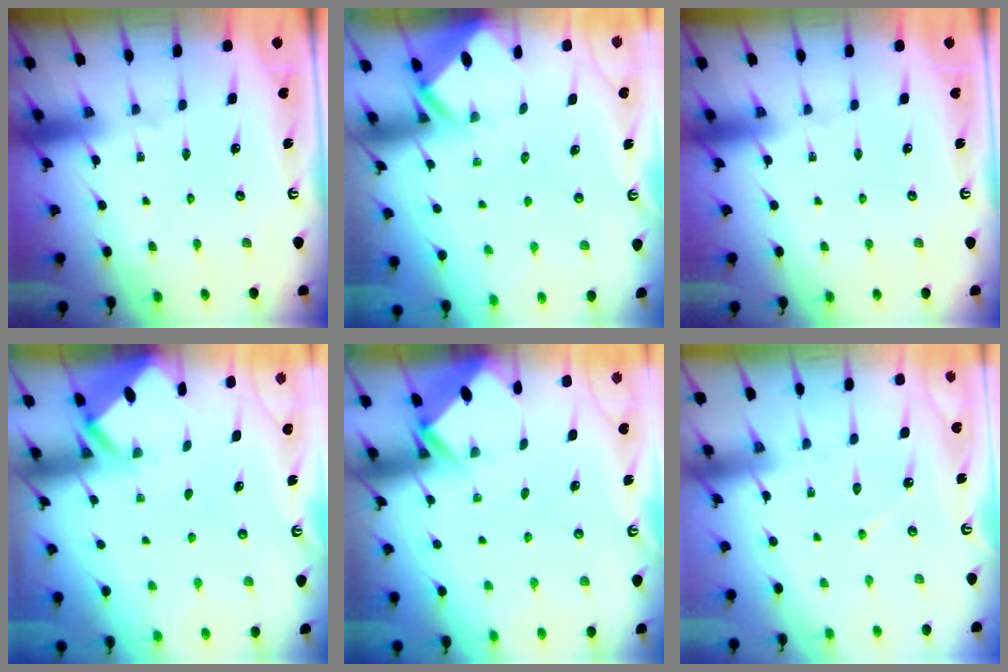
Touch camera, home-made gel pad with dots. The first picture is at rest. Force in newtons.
{"total": 2.5, "press": 2.4, "slide": 0.3}
{"total": 0.0}
{"total": 2.7, "press": 2.7, "slide": 0.2}
{"total": 2.7, "press": 2.7, "slide": 0.2}
{"total": 4.5, "press": 4.4, "slide": 0.5}